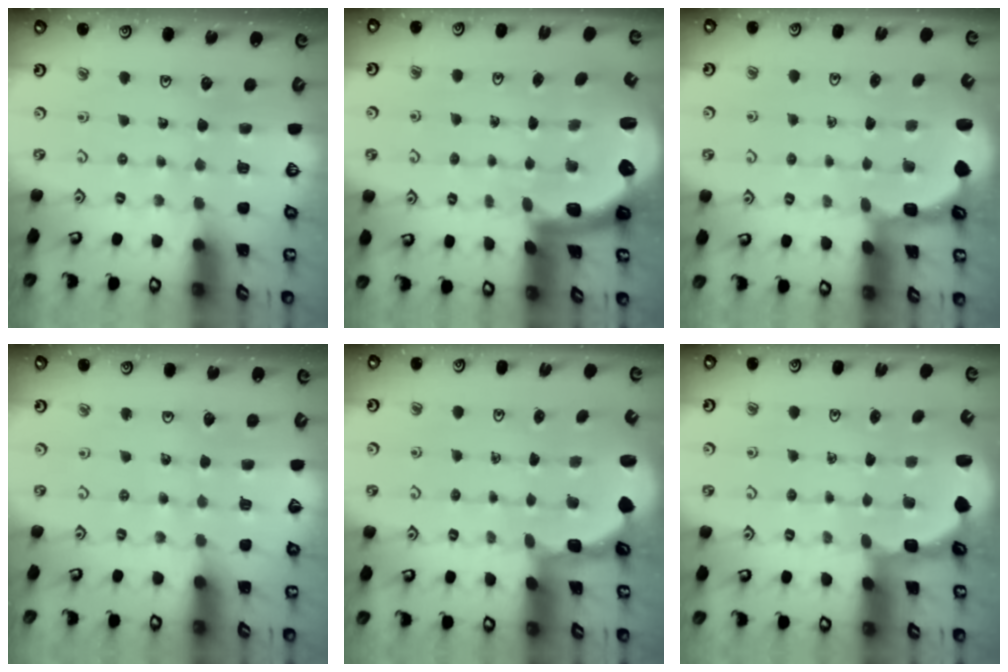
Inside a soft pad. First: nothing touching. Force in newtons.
{"total": 2.9, "press": 2.6, "slide": 1.4}
{"total": 2.4, "press": 1.8, "slide": 1.7}
{"total": 2.6, "press": 2.6, "slide": 0.2}
{"total": 2.4, "press": 1.7, "slide": 1.6}
{"total": 2.9, "press": 2.5, "slide": 1.4}